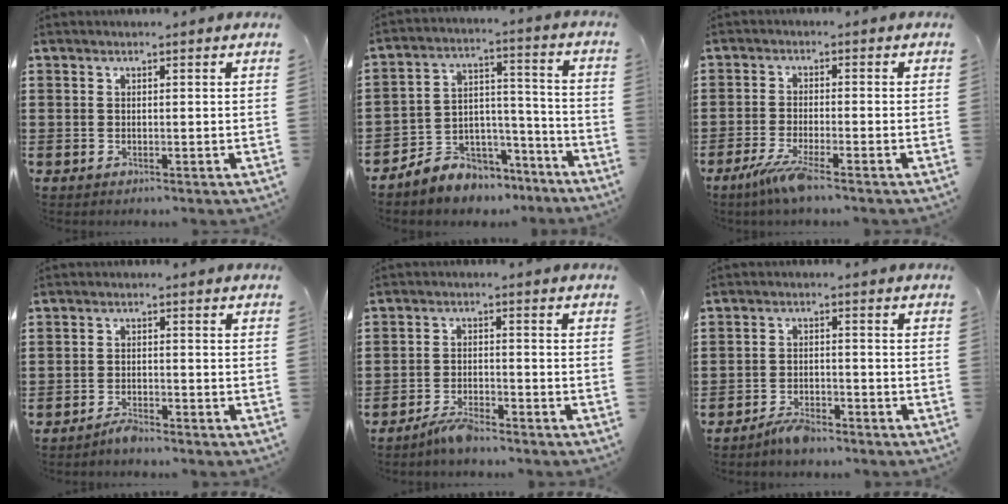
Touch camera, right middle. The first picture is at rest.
{"total": 5.8, "force": [-5.1, 2.7, -0.5], "torque": [-0.003, 0.009, -0.103]}
{"total": 4.7, "force": [-3.2, 0.2, 3.4], "torque": [-0.074, -0.016, -0.059]}
{"total": 2.0, "force": [-1.9, 0.3, 0.7], "torque": [-0.015, 0.003, -0.036]}
{"total": 3.4, "force": [-3.0, 0.5, 1.4], "torque": [-0.032, 0.006, -0.061]}
{"total": 3.1, "force": [-2.7, 0.8, 1.2], "torque": [-0.028, 0.006, -0.056]}